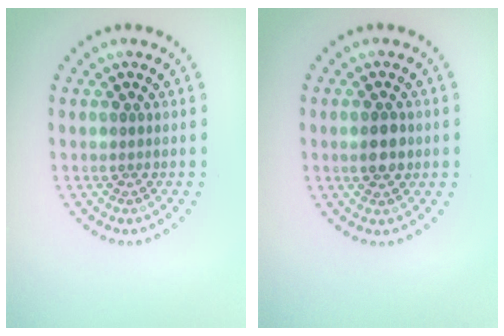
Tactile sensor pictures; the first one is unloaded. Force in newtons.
{"total": 2.9, "press": 2.9, "slide": 0.1}